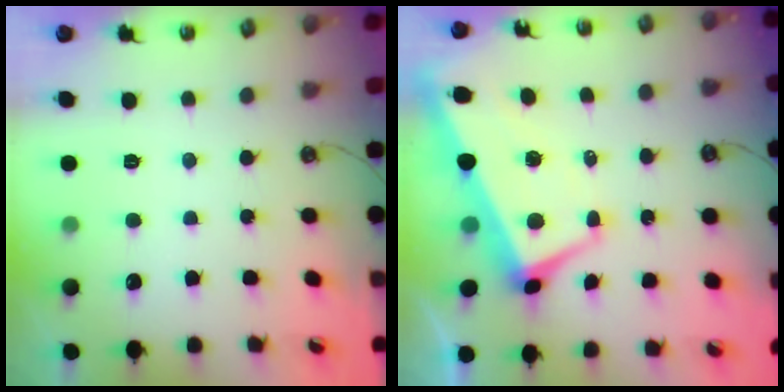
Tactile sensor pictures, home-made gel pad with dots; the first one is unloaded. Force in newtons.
{"total": 1.8, "press": 1.1, "slide": 1.3}